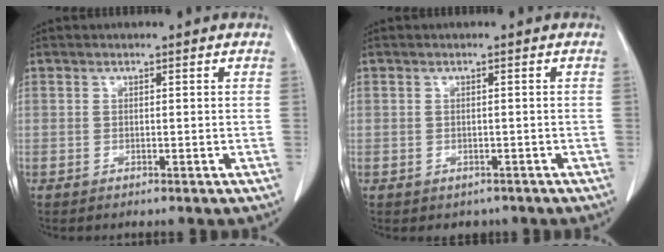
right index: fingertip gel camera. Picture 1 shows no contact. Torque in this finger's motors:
{"motor_torque": [-0.87, 0.04, -0.34, -0.12]}